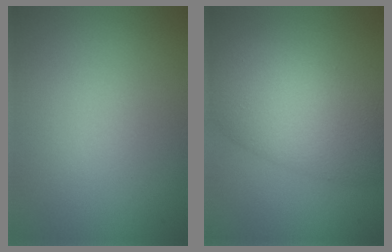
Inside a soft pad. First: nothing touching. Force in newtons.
{"total": 7.5, "press": 7.5, "slide": 0.3}